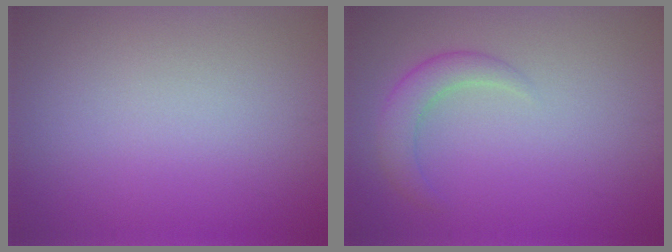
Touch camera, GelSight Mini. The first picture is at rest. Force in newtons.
{"total": 2.5, "press": 2.5, "slide": 0.1}